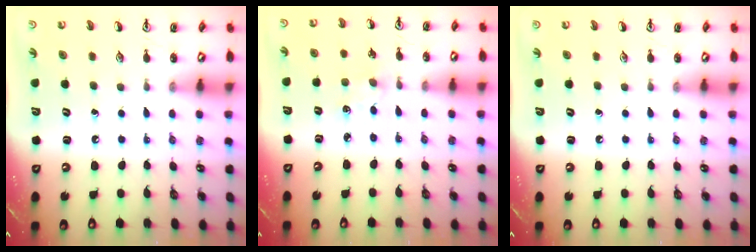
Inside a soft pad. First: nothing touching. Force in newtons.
{"total": 1.4, "press": 1.3, "slide": 0.3}
{"total": 0.0}